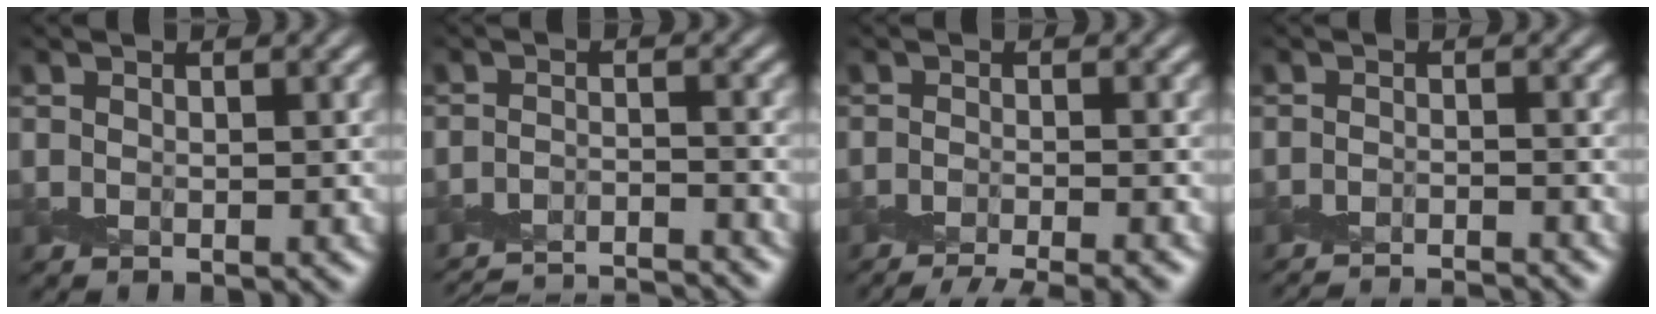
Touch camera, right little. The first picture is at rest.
{"total": 10.0, "force": [-9.9, 1.3, 1.4], "torque": [-0.008, -0.009, -0.148]}
{"total": 5.6, "force": [-4.6, 0.8, 3.2], "torque": [-0.046, -0.028, -0.068]}
{"total": 4.9, "force": [-4.8, -0.2, 0.9], "torque": [-0.011, -0.014, -0.078]}